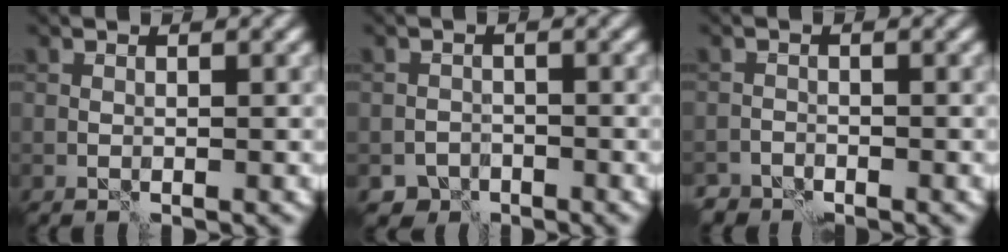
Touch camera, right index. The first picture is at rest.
{"total": 2.4, "force": [-1.9, 1.5, 0.2], "torque": [0.006, 0.003, -0.032]}
{"total": 2.9, "force": [-2.7, 1.3, 0.0], "torque": [0.009, 0.003, -0.040]}